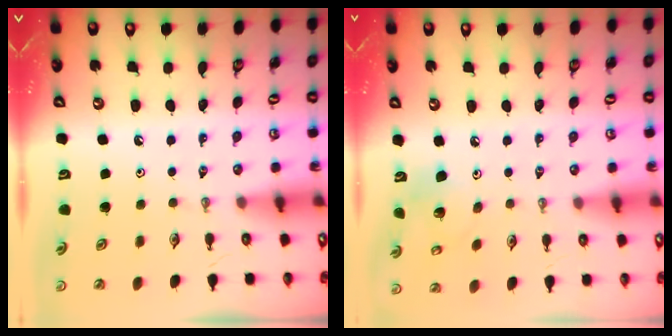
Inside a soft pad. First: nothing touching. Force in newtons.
{"total": 7.2, "press": 7.0, "slide": 1.8}